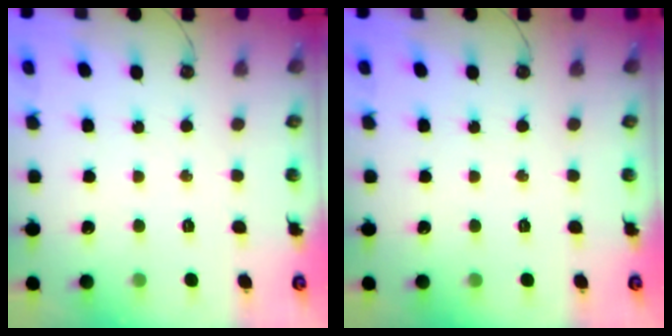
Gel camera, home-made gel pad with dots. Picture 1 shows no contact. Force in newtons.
{"total": 0.0}